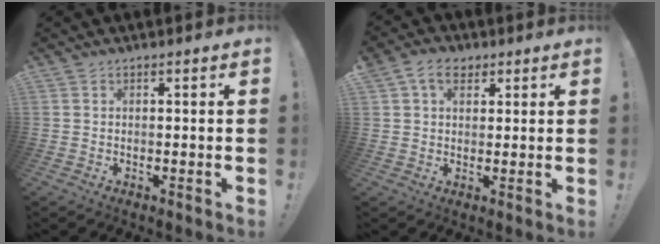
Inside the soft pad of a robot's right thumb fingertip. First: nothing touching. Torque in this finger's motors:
{"motor_torque": [-0.85, 1.29, 0.24, -0.16, 0.06]}